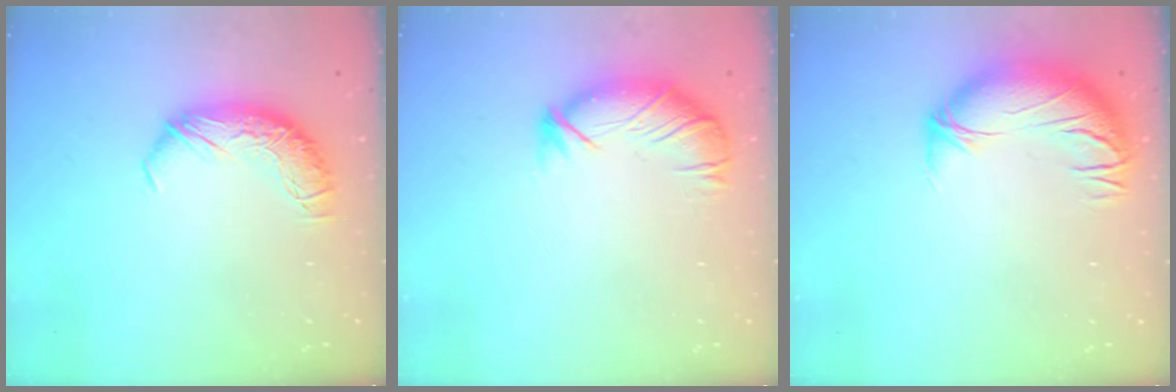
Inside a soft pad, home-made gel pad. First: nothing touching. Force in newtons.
{"total": 2.8, "press": 2.4, "slide": 1.4}
{"total": 2.4, "press": 1.1, "slide": 2.1}